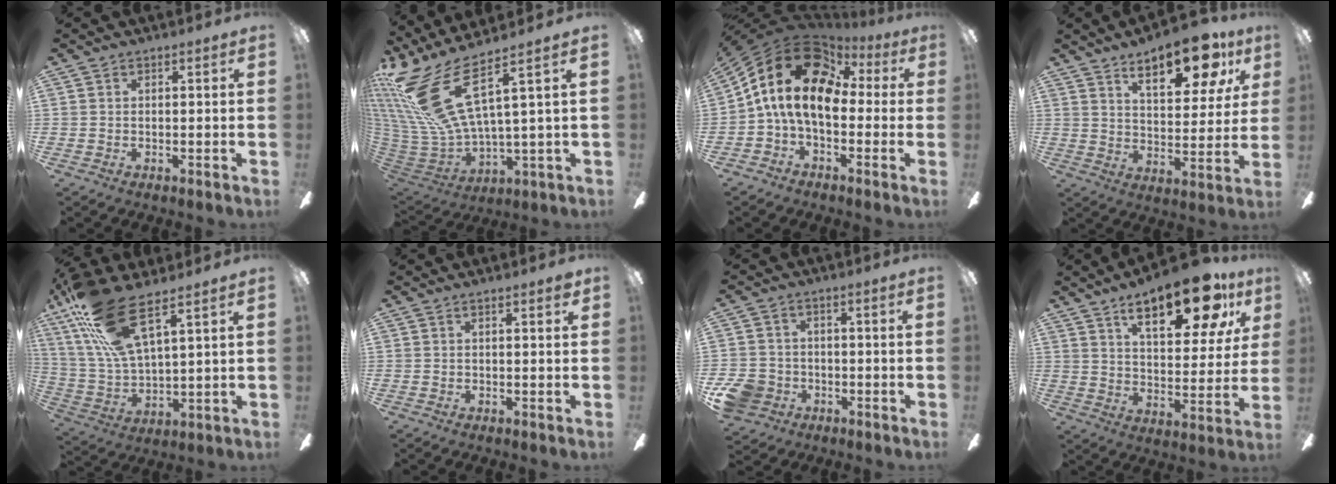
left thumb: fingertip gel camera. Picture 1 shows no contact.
{"total": 22.6, "force": [9.3, 8.5, 18.8], "torque": [-0.389, -0.052, 0.160]}
{"total": 17.6, "force": [3.1, 11.2, 13.1], "torque": [-0.288, -0.002, 0.052]}
{"total": 16.4, "force": [10.6, 6.3, 10.8], "torque": [-0.149, -0.052, 0.172]}
{"total": 18.2, "force": [11.4, 5.6, 13.0], "torque": [-0.289, -0.045, 0.198]}
{"total": 0.8, "force": [0.6, 0.2, 0.6], "torque": [-0.005, 0.000, 0.007]}
{"total": 8.7, "force": [-3.9, 7.1, 3.2], "torque": [-0.078, 0.030, -0.073]}
{"total": 20.0, "force": [12.0, 7.9, 13.9], "torque": [-0.199, -0.057, 0.191]}